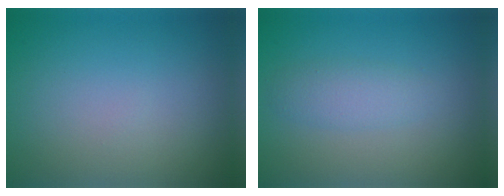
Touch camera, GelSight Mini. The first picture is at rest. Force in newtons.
{"total": 2.0, "press": 2.0, "slide": 0.1}